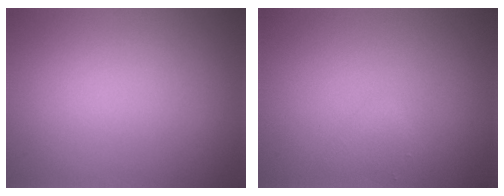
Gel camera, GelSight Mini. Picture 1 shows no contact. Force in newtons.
{"total": 0.9, "press": 0.9, "slide": 0.0}